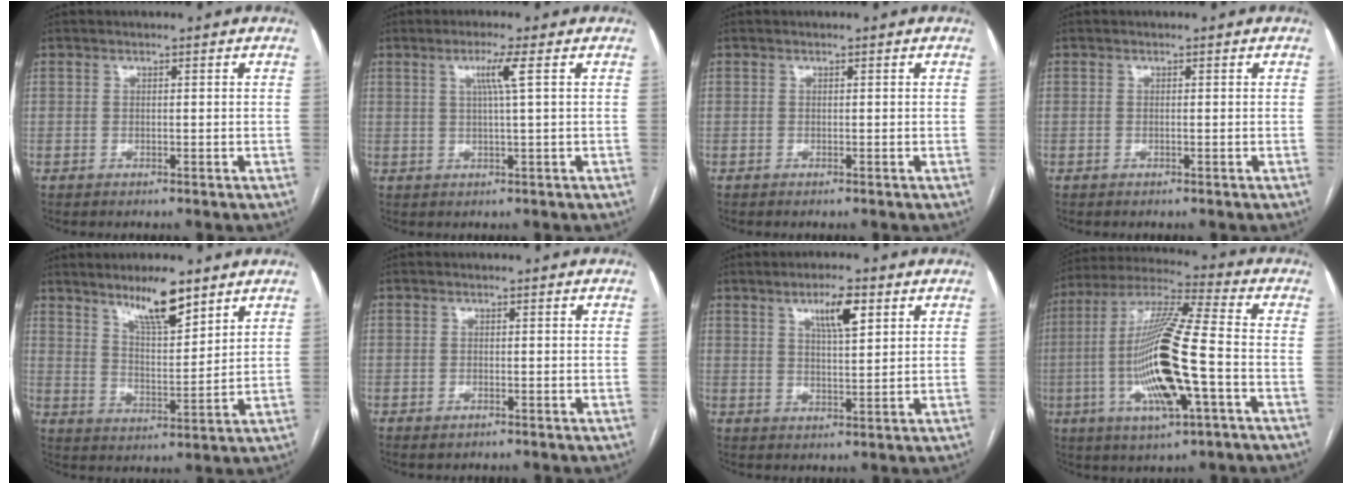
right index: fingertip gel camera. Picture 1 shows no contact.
{"total": 3.6, "force": [1.2, -0.8, 3.3], "torque": [-0.065, 0.000, 0.023]}
{"total": 0.0}
{"total": 0.0}
{"total": 8.9, "force": [6.4, 1.6, 5.9], "torque": [-0.106, -0.006, 0.117]}
{"total": 0.9, "force": [-0.6, 0.4, 0.6], "torque": [-0.012, -0.001, -0.004]}
{"total": 5.9, "force": [3.0, 1.2, 4.9], "torque": [-0.086, 0.002, 0.051]}
{"total": 18.2, "force": [-3.8, 1.9, 17.7], "torque": [-0.358, -0.008, -0.070]}